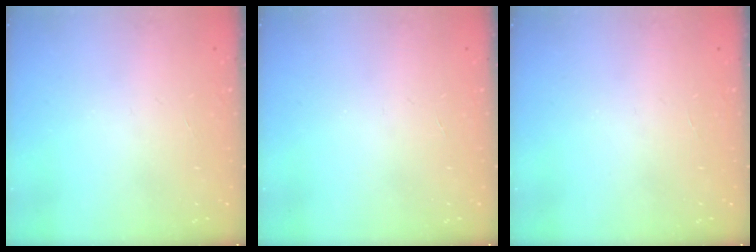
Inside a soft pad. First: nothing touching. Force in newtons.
{"total": 0.0}
{"total": 0.0}